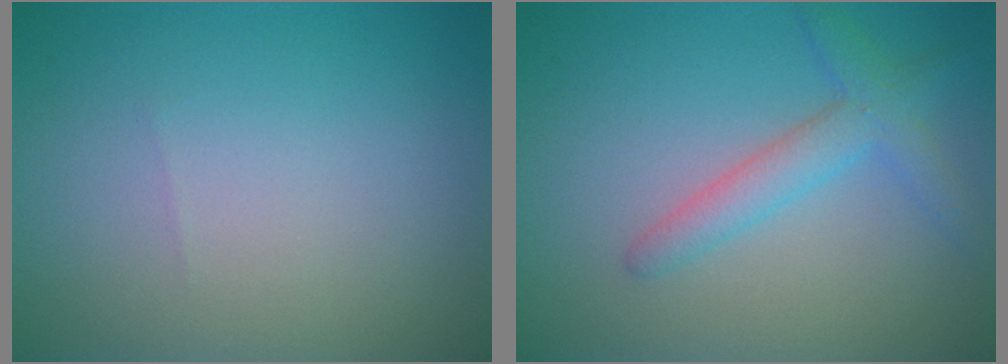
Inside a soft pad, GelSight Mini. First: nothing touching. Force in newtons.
{"total": 2.8, "press": 2.8, "slide": 0.1}